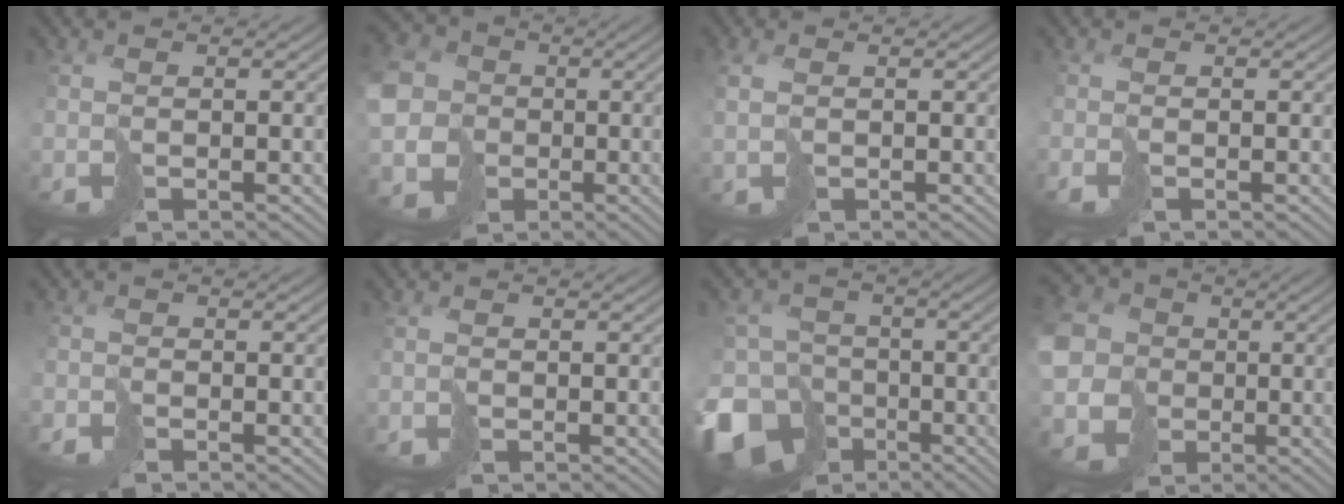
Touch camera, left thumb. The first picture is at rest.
{"total": 11.0, "force": [-1.1, 9.8, 4.8], "torque": [-0.155, -0.023, -0.020]}
{"total": 1.1, "force": [0.6, 0.3, 0.8], "torque": [-0.022, -0.001, 0.014]}
{"total": 0.9, "force": [-0.7, 0.3, 0.5], "torque": [-0.015, -0.003, -0.017]}
{"total": 1.3, "force": [-1.3, 0.4, 0.2], "torque": [-0.008, -0.005, -0.030]}
{"total": 0.0}
{"total": 14.5, "force": [-8.3, 10.9, 4.7], "torque": [-0.125, -0.060, -0.134]}
{"total": 12.4, "force": [-0.8, 11.1, 5.6], "torque": [-0.174, -0.029, -0.017]}